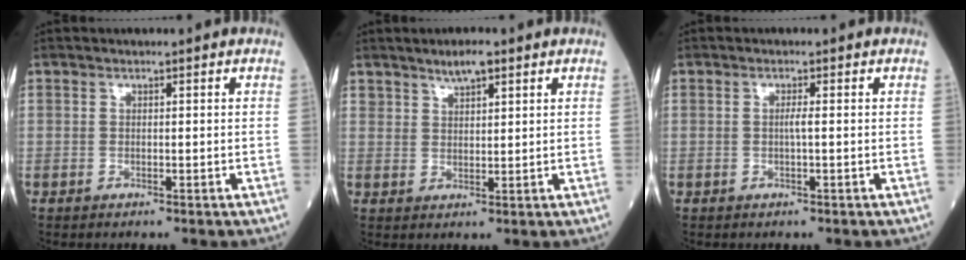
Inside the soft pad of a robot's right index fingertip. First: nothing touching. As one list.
[{"total": 3.6, "force": [2.7, 1.1, 2.2], "torque": [-0.039, 0.004, 0.047]}, {"total": 1.0, "force": [-0.1, -0.2, 1.0], "torque": [-0.021, -0.001, -0.002]}]